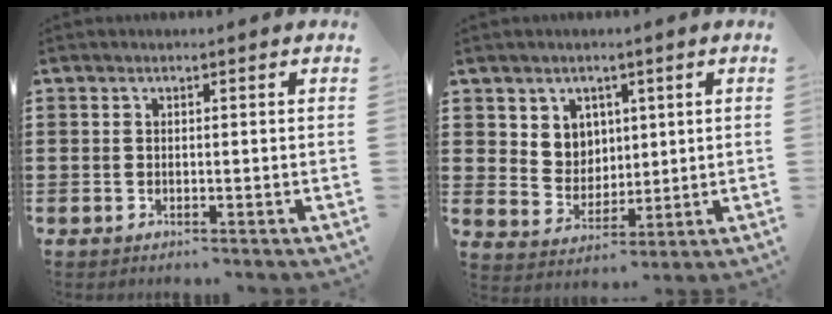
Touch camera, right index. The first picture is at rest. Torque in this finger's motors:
{"motor_torque": [0.17, -0.12, 0.11, 0.07]}